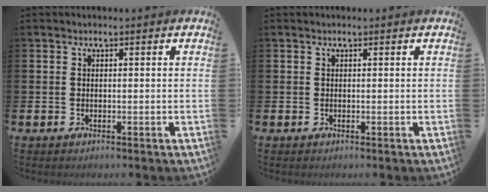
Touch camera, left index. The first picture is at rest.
{"total": 0.0}